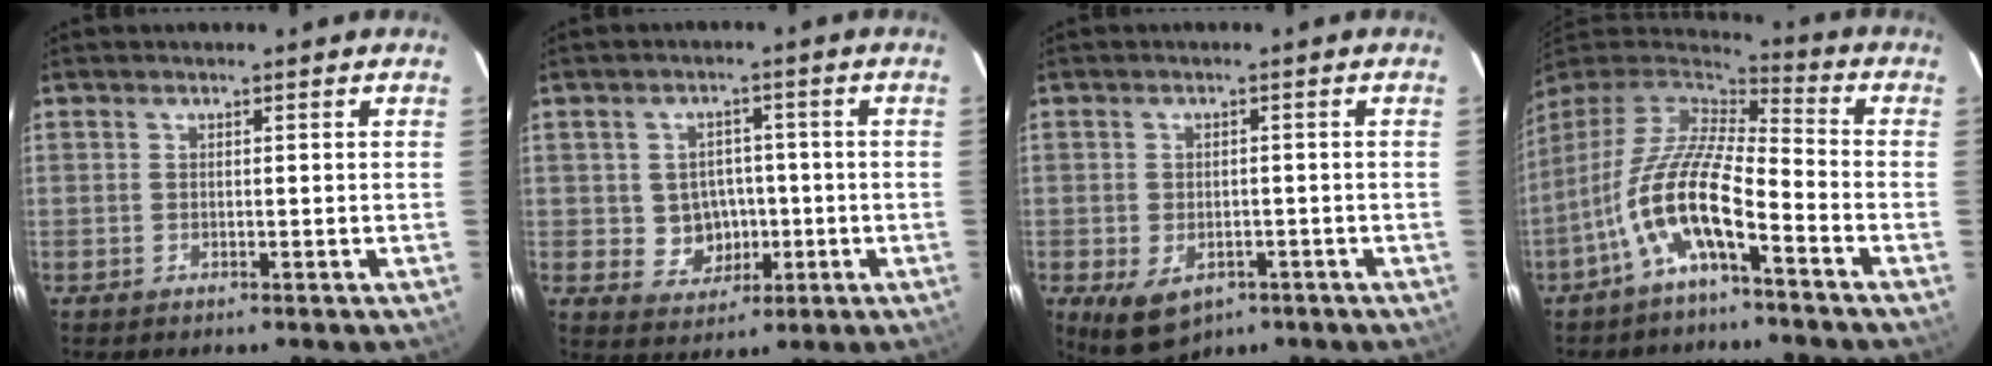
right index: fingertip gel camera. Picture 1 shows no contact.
{"total": 6.4, "force": [-0.8, 6.0, 2.0], "torque": [-0.049, 0.016, 0.007]}
{"total": 7.6, "force": [-3.6, 5.0, 4.4], "torque": [-0.089, -0.019, -0.045]}
{"total": 13.4, "force": [-6.6, 3.5, 11.1], "torque": [-0.219, -0.002, -0.131]}